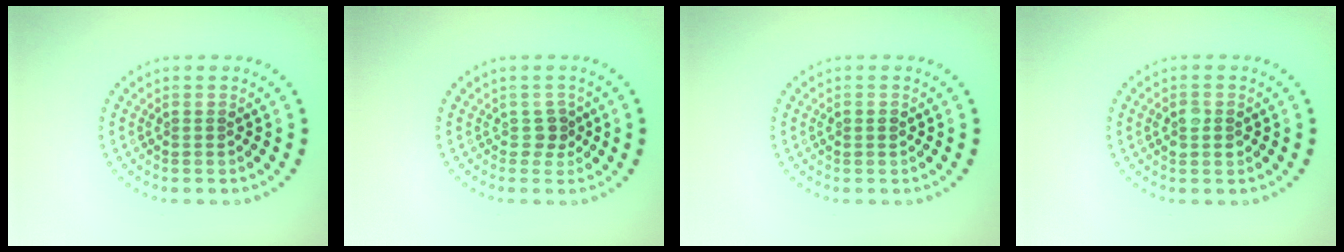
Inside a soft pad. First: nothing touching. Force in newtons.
{"total": 1.3, "press": 1.1, "slide": 0.7}
{"total": 1.1, "press": 1.1, "slide": 0.0}
{"total": 2.1, "press": 2.1, "slide": 0.1}